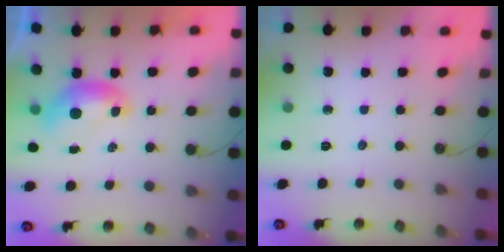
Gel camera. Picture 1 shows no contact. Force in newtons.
{"total": 0.0}